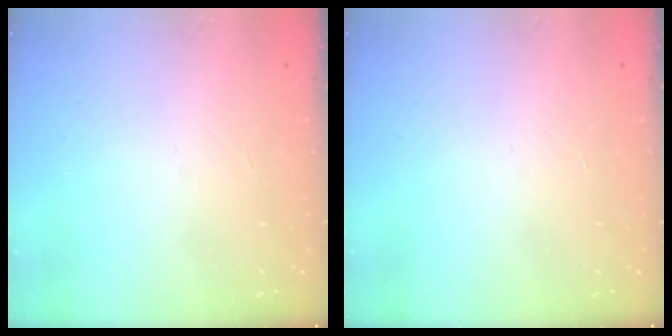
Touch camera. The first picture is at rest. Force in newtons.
{"total": 0.0}